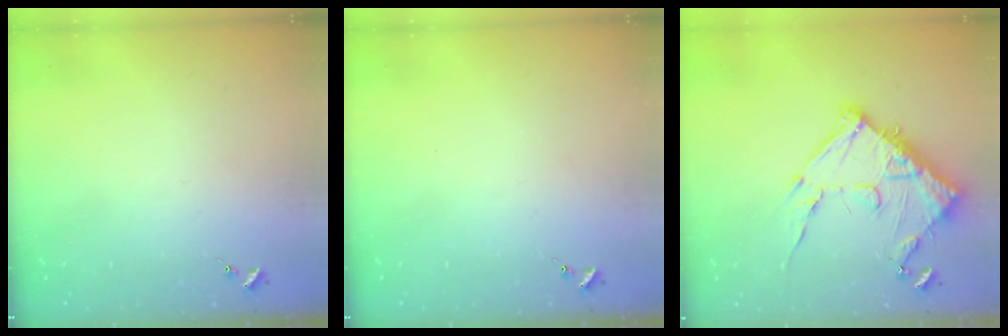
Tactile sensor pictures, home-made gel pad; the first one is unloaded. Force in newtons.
{"total": 0.0}
{"total": 15.0, "press": 14.9, "slide": 1.5}